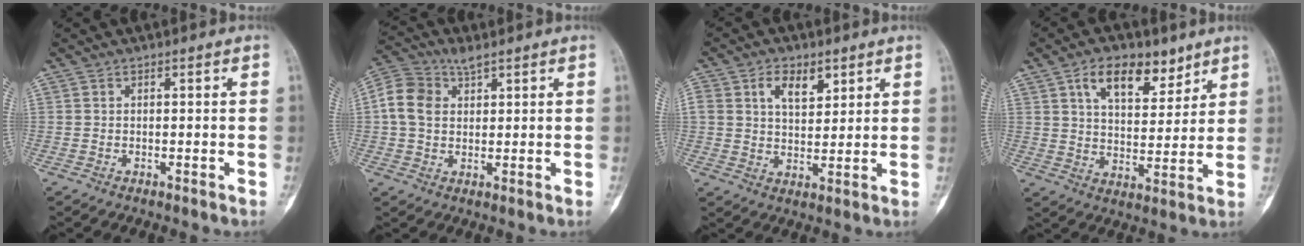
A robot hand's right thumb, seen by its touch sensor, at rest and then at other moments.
{"total": 7.4, "force": [2.7, 5.1, 4.7], "torque": [-0.100, 0.020, 0.051]}
{"total": 7.6, "force": [3.6, 4.6, 4.8], "torque": [-0.062, -0.014, 0.064]}
{"total": 11.8, "force": [6.9, 6.4, 7.2], "torque": [-0.087, -0.034, 0.117]}